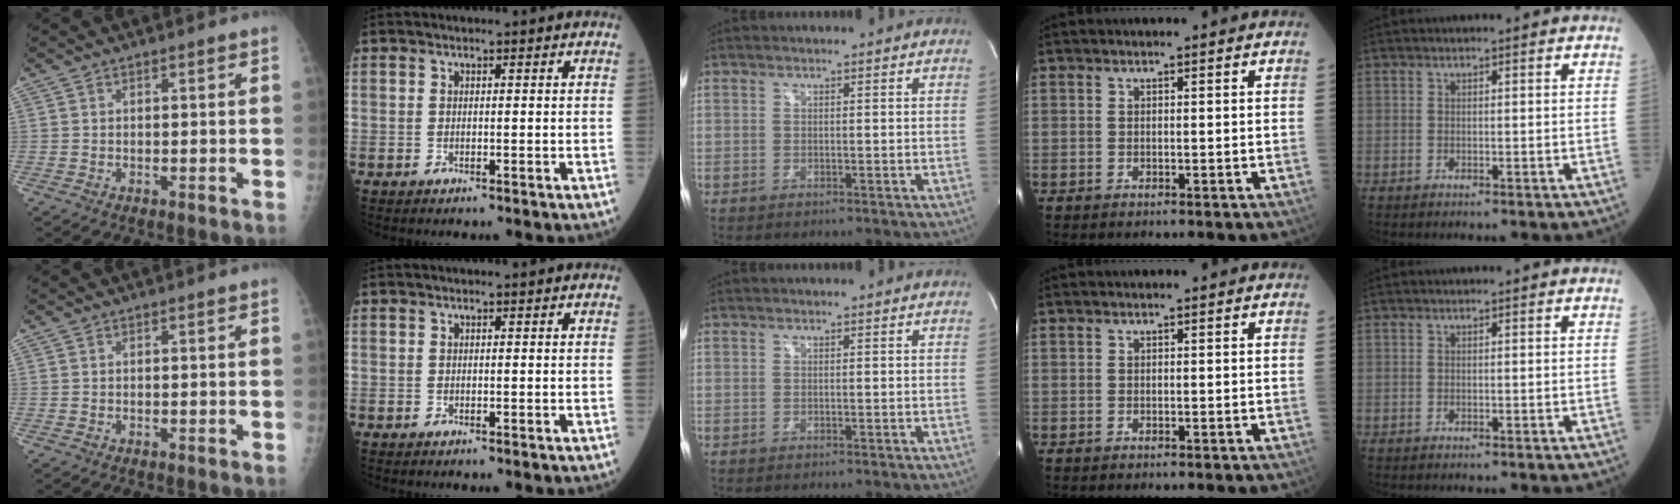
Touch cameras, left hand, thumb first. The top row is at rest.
{}